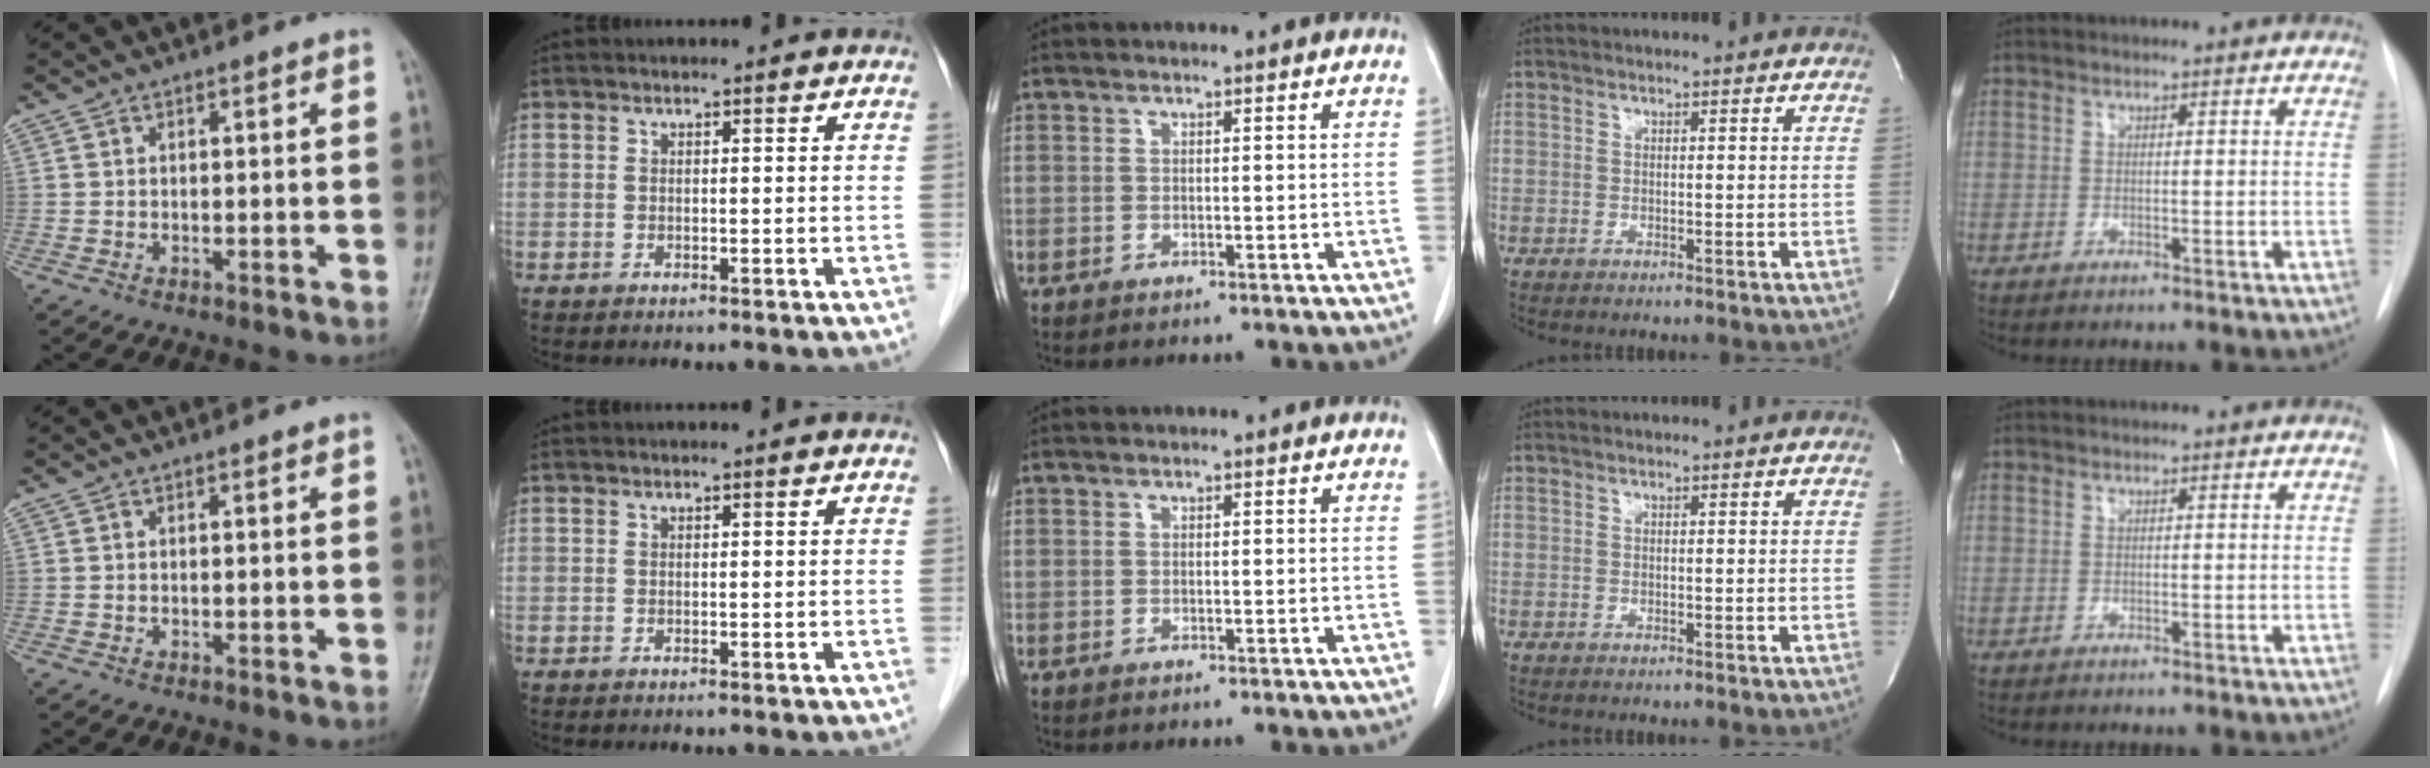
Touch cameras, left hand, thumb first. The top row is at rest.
{}